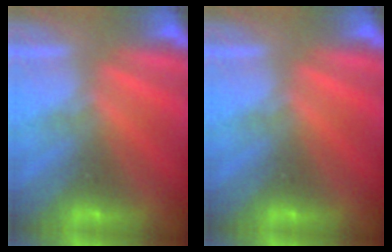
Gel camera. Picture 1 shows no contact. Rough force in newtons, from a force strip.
{"total": 0.0}